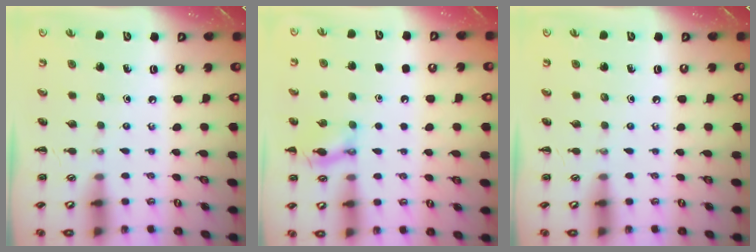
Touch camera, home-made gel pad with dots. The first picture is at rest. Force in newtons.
{"total": 1.6, "press": 1.6, "slide": 0.1}
{"total": 0.0}